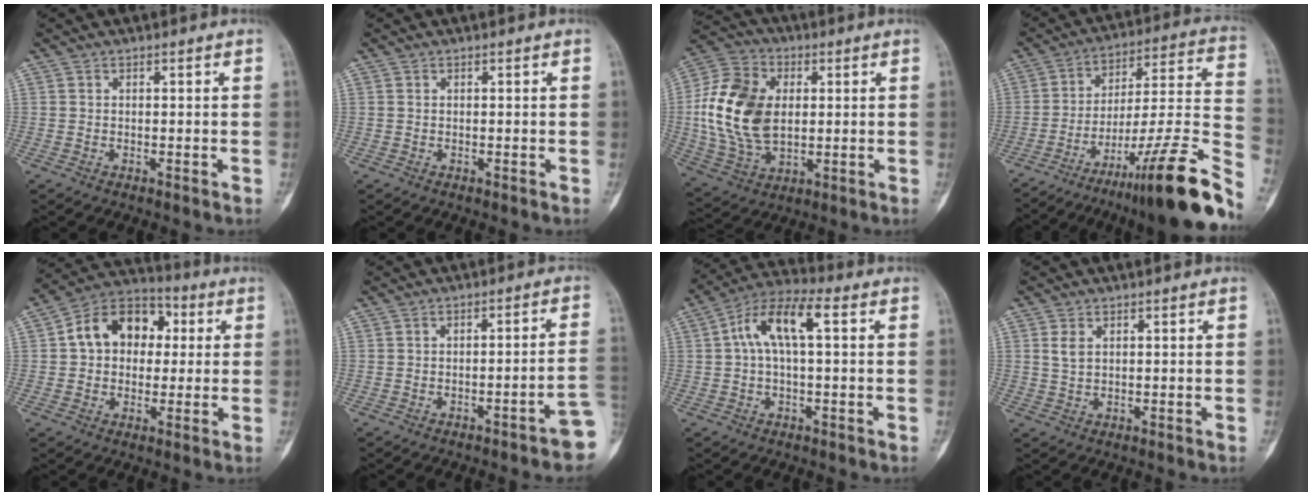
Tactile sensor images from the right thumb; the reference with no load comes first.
{"total": 0.0}
{"total": 18.4, "force": [1.5, 12.3, 13.6], "torque": [-0.257, 0.001, 0.031]}
{"total": 26.3, "force": [-16.3, 2.7, 20.4], "torque": [-0.234, 0.089, -0.252]}
{"total": 13.7, "force": [2.3, 10.3, 8.8], "torque": [-0.102, 0.026, 0.025]}
{"total": 6.4, "force": [-3.3, 0.8, 5.4], "torque": [-0.059, 0.031, -0.039]}
{"total": 10.2, "force": [2.0, 4.0, 9.2], "torque": [-0.182, 0.039, 0.030]}
{"total": 2.7, "force": [0.9, 1.6, 1.9], "torque": [-0.037, -0.001, 0.023]}